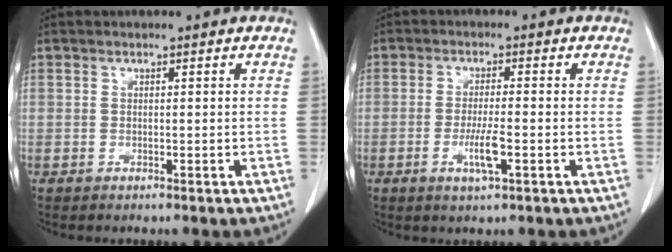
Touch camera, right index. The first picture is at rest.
{"total": 3.8, "force": [-1.2, 0.7, 3.5], "torque": [-0.069, -0.004, -0.018]}